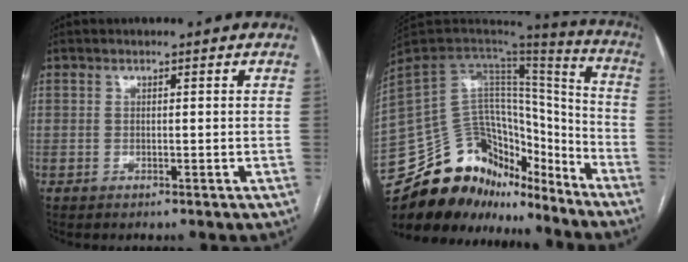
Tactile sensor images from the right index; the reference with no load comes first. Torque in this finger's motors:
{"motor_torque": [0.22, -0.34, 0.06, -0.05]}